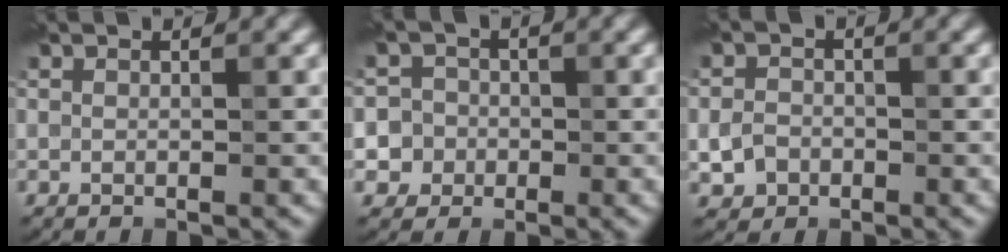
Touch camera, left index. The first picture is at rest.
{"total": 5.0, "force": [-1.3, 4.8, 0.8], "torque": [0.011, 0.016, -0.050]}
{"total": 2.3, "force": [-0.7, 1.9, 1.0], "torque": [-0.015, -0.003, -0.019]}